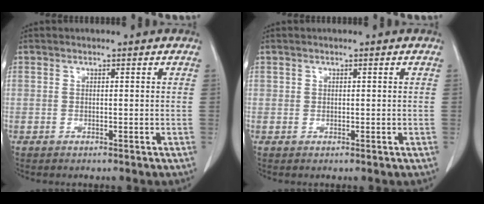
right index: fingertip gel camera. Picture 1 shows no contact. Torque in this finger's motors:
{"motor_torque": [-0.19, 0.17, 0.04, 0.00]}